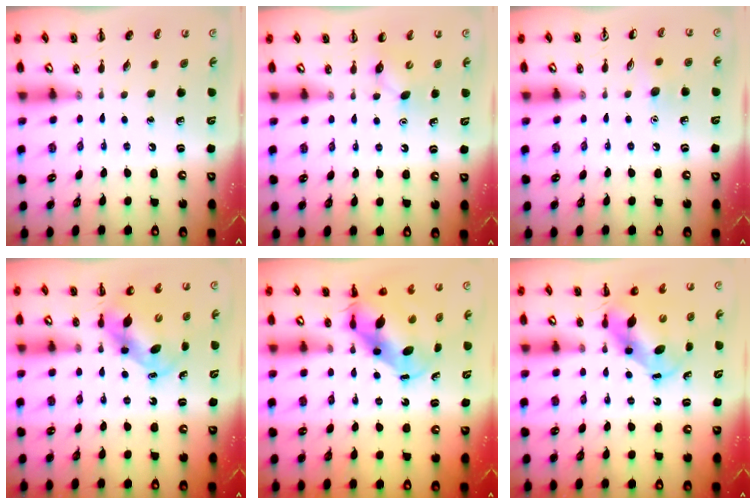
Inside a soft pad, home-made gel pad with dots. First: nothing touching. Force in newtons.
{"total": 4.0, "press": 3.9, "slide": 0.9}
{"total": 5.7, "press": 5.5, "slide": 1.6}
{"total": 5.6, "press": 5.5, "slide": 0.9}
{"total": 7.3, "press": 7.1, "slide": 2.0}
{"total": 5.4, "press": 5.3, "slide": 1.1}